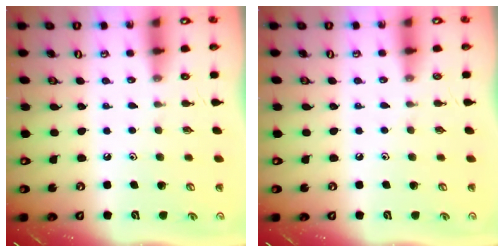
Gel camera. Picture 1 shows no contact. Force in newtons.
{"total": 2.8, "press": 2.8, "slide": 0.4}